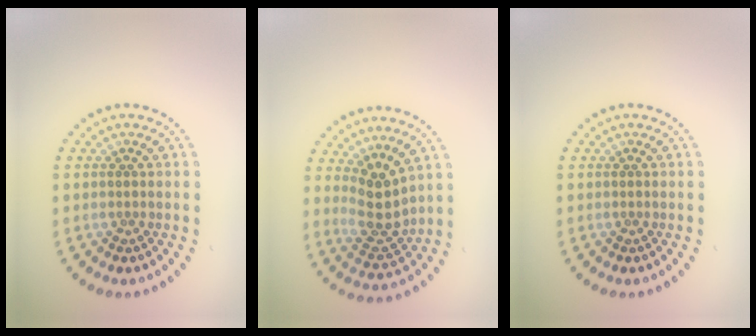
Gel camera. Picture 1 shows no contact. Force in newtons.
{"total": 3.6, "press": 3.1, "slide": 1.8}
{"total": 0.0}